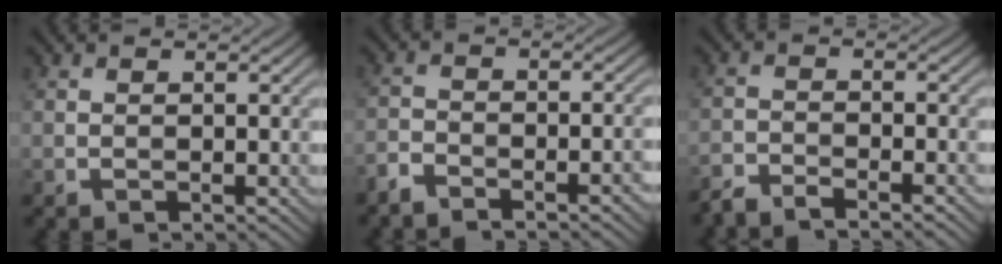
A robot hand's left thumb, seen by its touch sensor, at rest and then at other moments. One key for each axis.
{"total": 4.6, "fx": -3.8, "fy": 1.1, "fz": 2.3, "tx": -0.042, "ty": -0.002, "tz": -0.074}
{"total": 3.7, "fx": -3.4, "fy": 0.5, "fz": 1.3, "tx": -0.026, "ty": -0.007, "tz": -0.072}